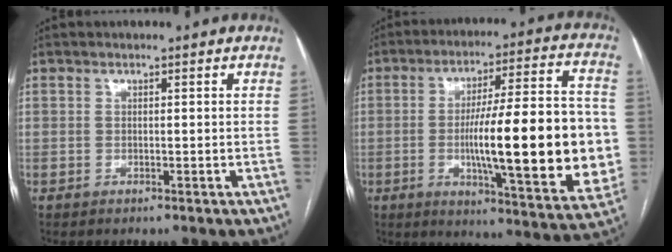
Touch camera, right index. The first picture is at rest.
{"total": 23.7, "force": [-2.7, 3.8, 23.2], "torque": [-0.299, 0.012, -0.031]}